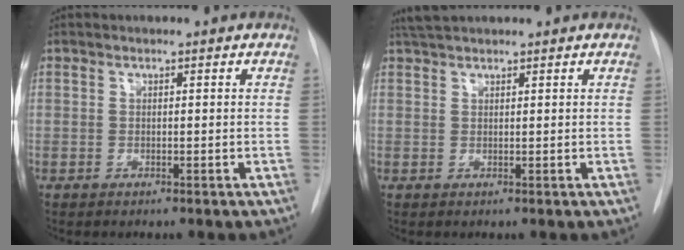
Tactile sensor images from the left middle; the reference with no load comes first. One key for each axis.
{"total": 2.8, "fx": 2.6, "fy": 0.2, "fz": 1.0, "tx": -0.019, "ty": 0.023, "tz": 0.049}